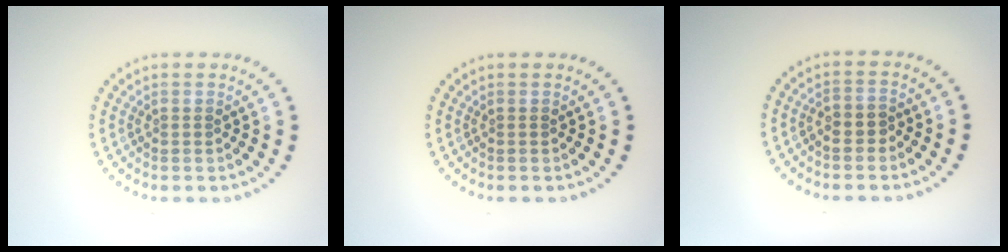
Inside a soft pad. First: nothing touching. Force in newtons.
{"total": 0.0}
{"total": 1.3, "press": 1.2, "slide": 0.5}